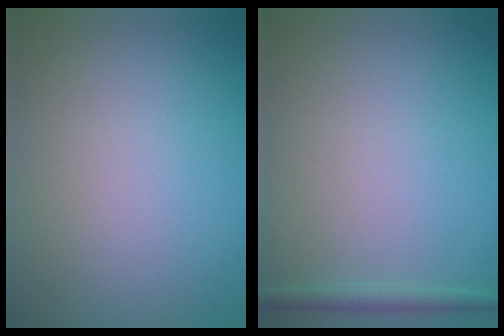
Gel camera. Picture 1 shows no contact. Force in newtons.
{"total": 1.4, "press": 1.4, "slide": 0.1}